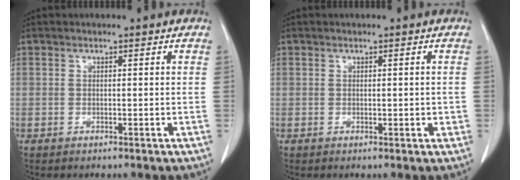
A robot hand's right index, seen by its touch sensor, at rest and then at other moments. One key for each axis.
{"total": 1.4, "fx": -0.1, "fy": 0.8, "fz": 1.2, "tx": -0.013, "ty": 0.002, "tz": 0.004}